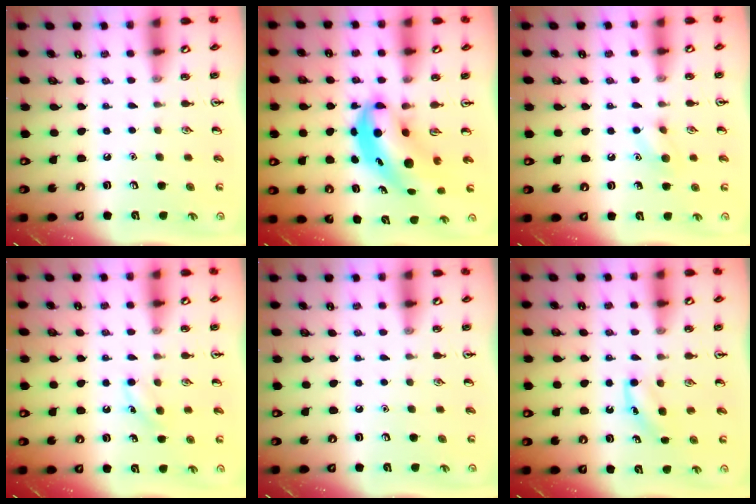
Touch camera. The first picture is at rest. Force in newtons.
{"total": 7.1, "press": 6.8, "slide": 2.0}
{"total": 6.8, "press": 6.6, "slide": 1.4}
{"total": 3.8, "press": 3.6, "slide": 1.2}
{"total": 0.0}
{"total": 3.6, "press": 3.4, "slide": 1.2}